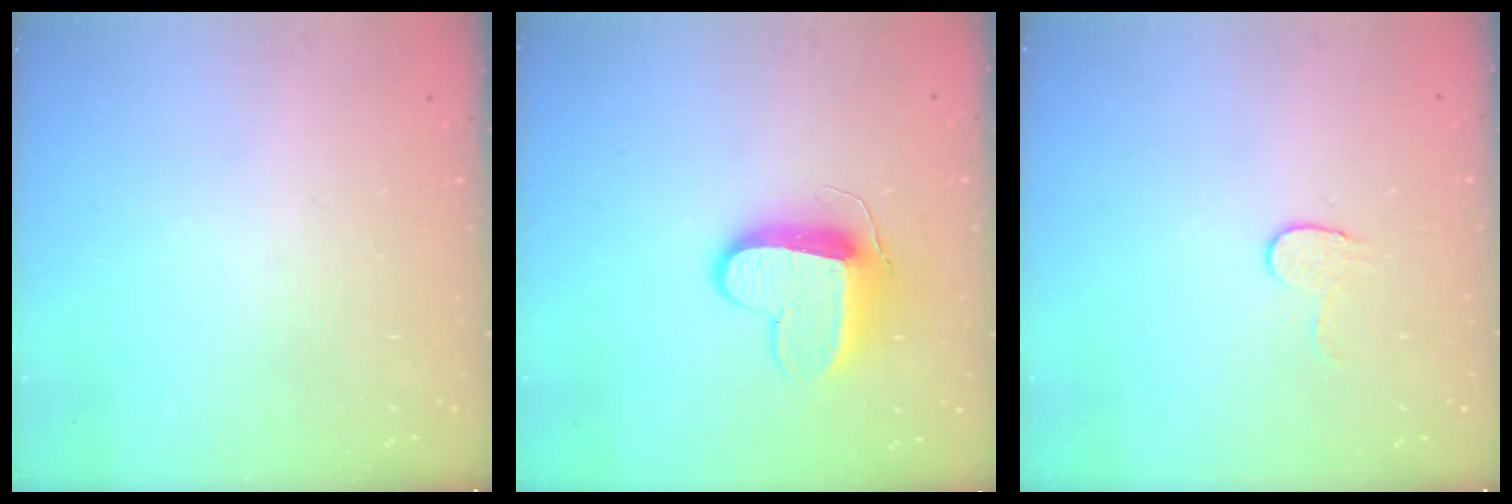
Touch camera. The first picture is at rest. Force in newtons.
{"total": 10.3, "press": 10.2, "slide": 0.5}
{"total": 6.2, "press": 6.2, "slide": 0.5}